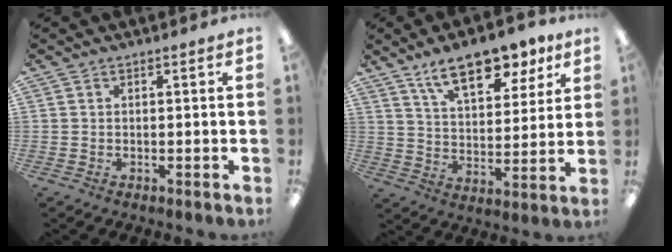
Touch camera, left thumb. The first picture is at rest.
{"total": 14.1, "force": [10.3, 5.9, 7.7], "torque": [-0.118, -0.049, 0.179]}